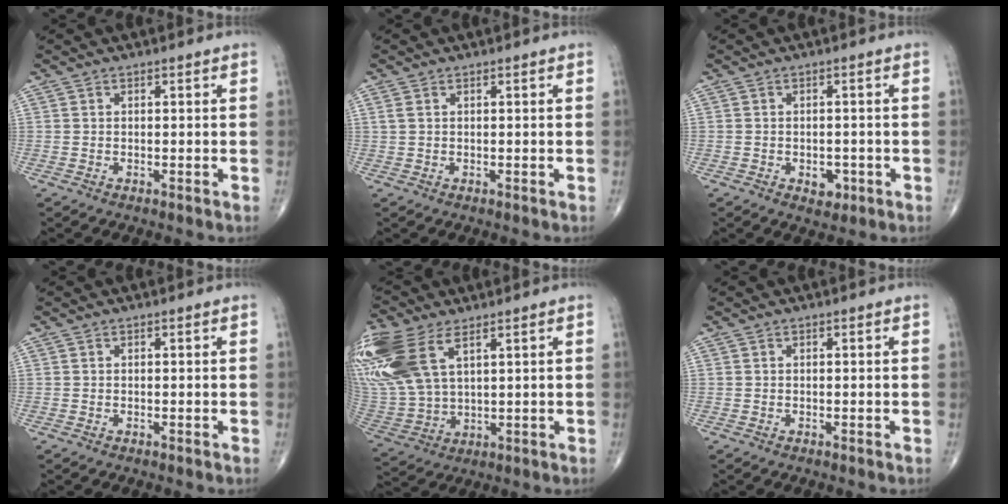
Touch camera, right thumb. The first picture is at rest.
{"total": 1.2, "force": [0.5, 0.6, 0.9], "torque": [-0.029, 0.012, 0.017]}
{"total": 3.1, "force": [-1.2, 2.2, 1.9], "torque": [-0.011, 0.003, -0.011]}
{"total": 0.0}
{"total": 19.5, "force": [8.8, 10.2, 14.0], "torque": [-0.352, -0.007, 0.184]}
{"total": 0.0}